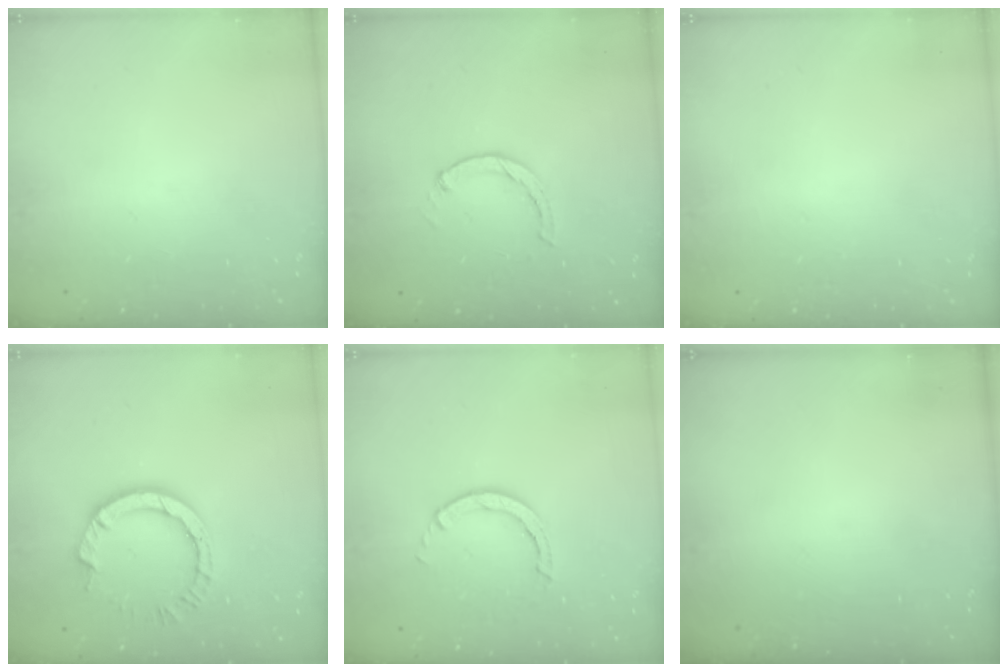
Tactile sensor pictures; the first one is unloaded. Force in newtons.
{"total": 0.0}
{"total": 2.6, "press": 2.6, "slide": 0.2}
{"total": 9.2, "press": 9.1, "slide": 0.8}
{"total": 2.6, "press": 2.6, "slide": 0.3}
{"total": 0.0}